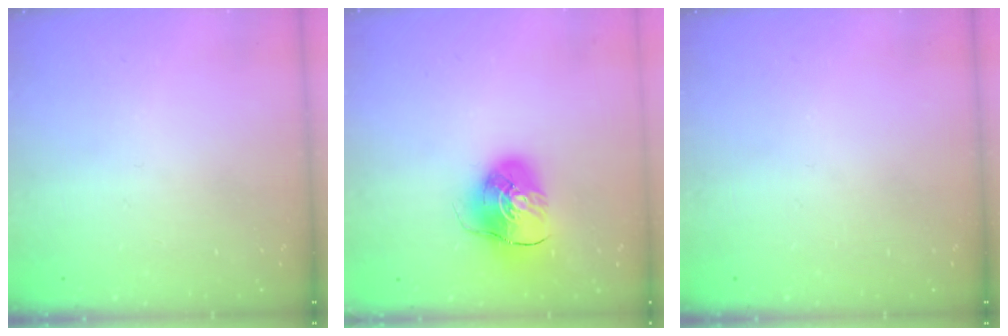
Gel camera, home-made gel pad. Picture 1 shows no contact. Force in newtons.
{"total": 8.9, "press": 8.9, "slide": 1.2}
{"total": 0.0}